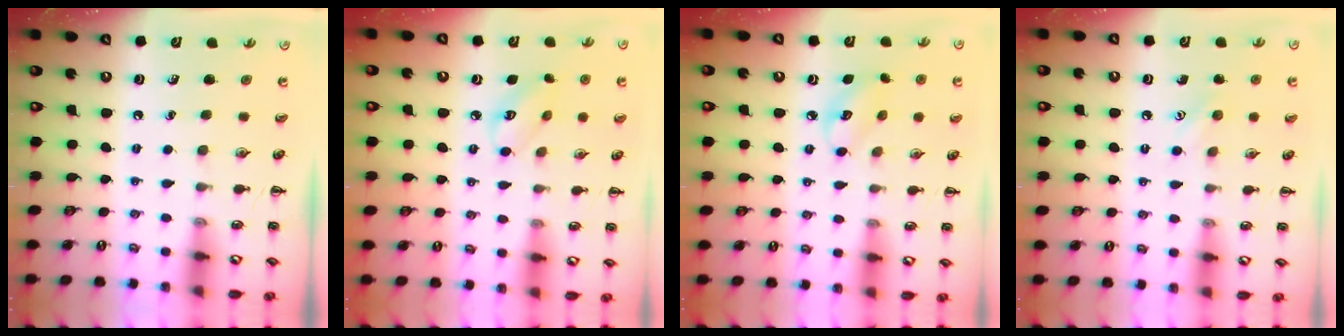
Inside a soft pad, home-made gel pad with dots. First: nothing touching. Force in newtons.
{"total": 3.8, "press": 3.8, "slide": 0.4}
{"total": 5.5, "press": 5.5, "slide": 0.9}
{"total": 6.2, "press": 6.1, "slide": 1.2}